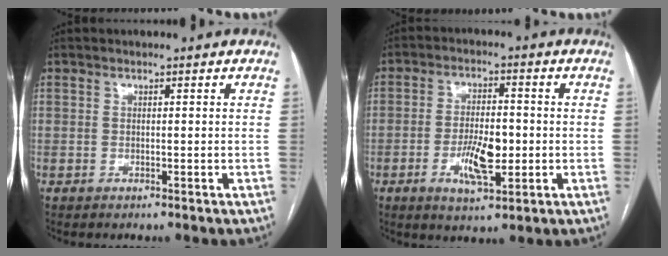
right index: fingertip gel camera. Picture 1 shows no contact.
{"total": 7.6, "force": [-1.8, 2.7, 6.9], "torque": [-0.127, 0.001, -0.024]}